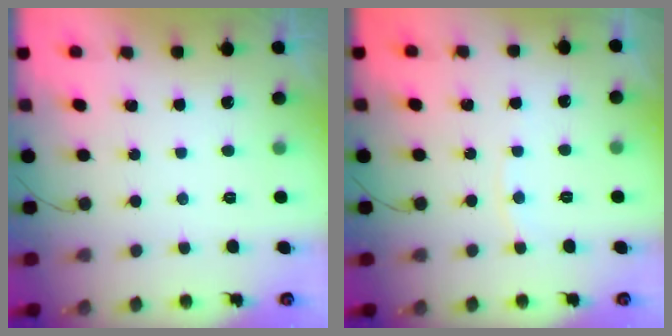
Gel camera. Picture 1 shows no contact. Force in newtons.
{"total": 2.5, "press": 2.5, "slide": 0.2}